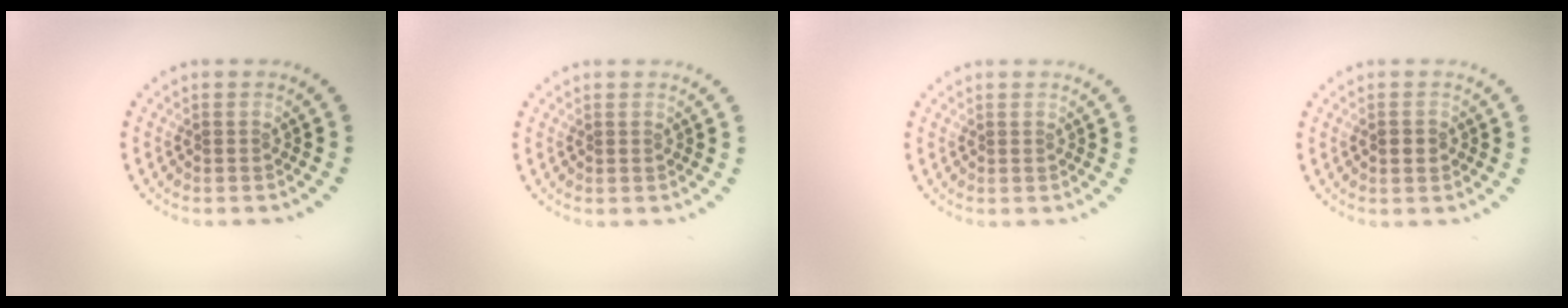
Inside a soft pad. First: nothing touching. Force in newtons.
{"total": 0.0}
{"total": 0.0}
{"total": 1.7, "press": 1.7, "slide": 0.0}